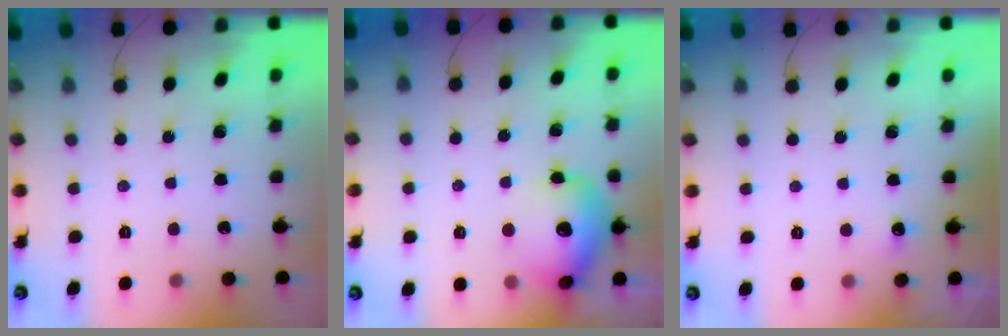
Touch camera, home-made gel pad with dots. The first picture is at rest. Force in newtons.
{"total": 18.3, "press": 17.5, "slide": 5.6}
{"total": 4.1, "press": 3.9, "slide": 1.3}